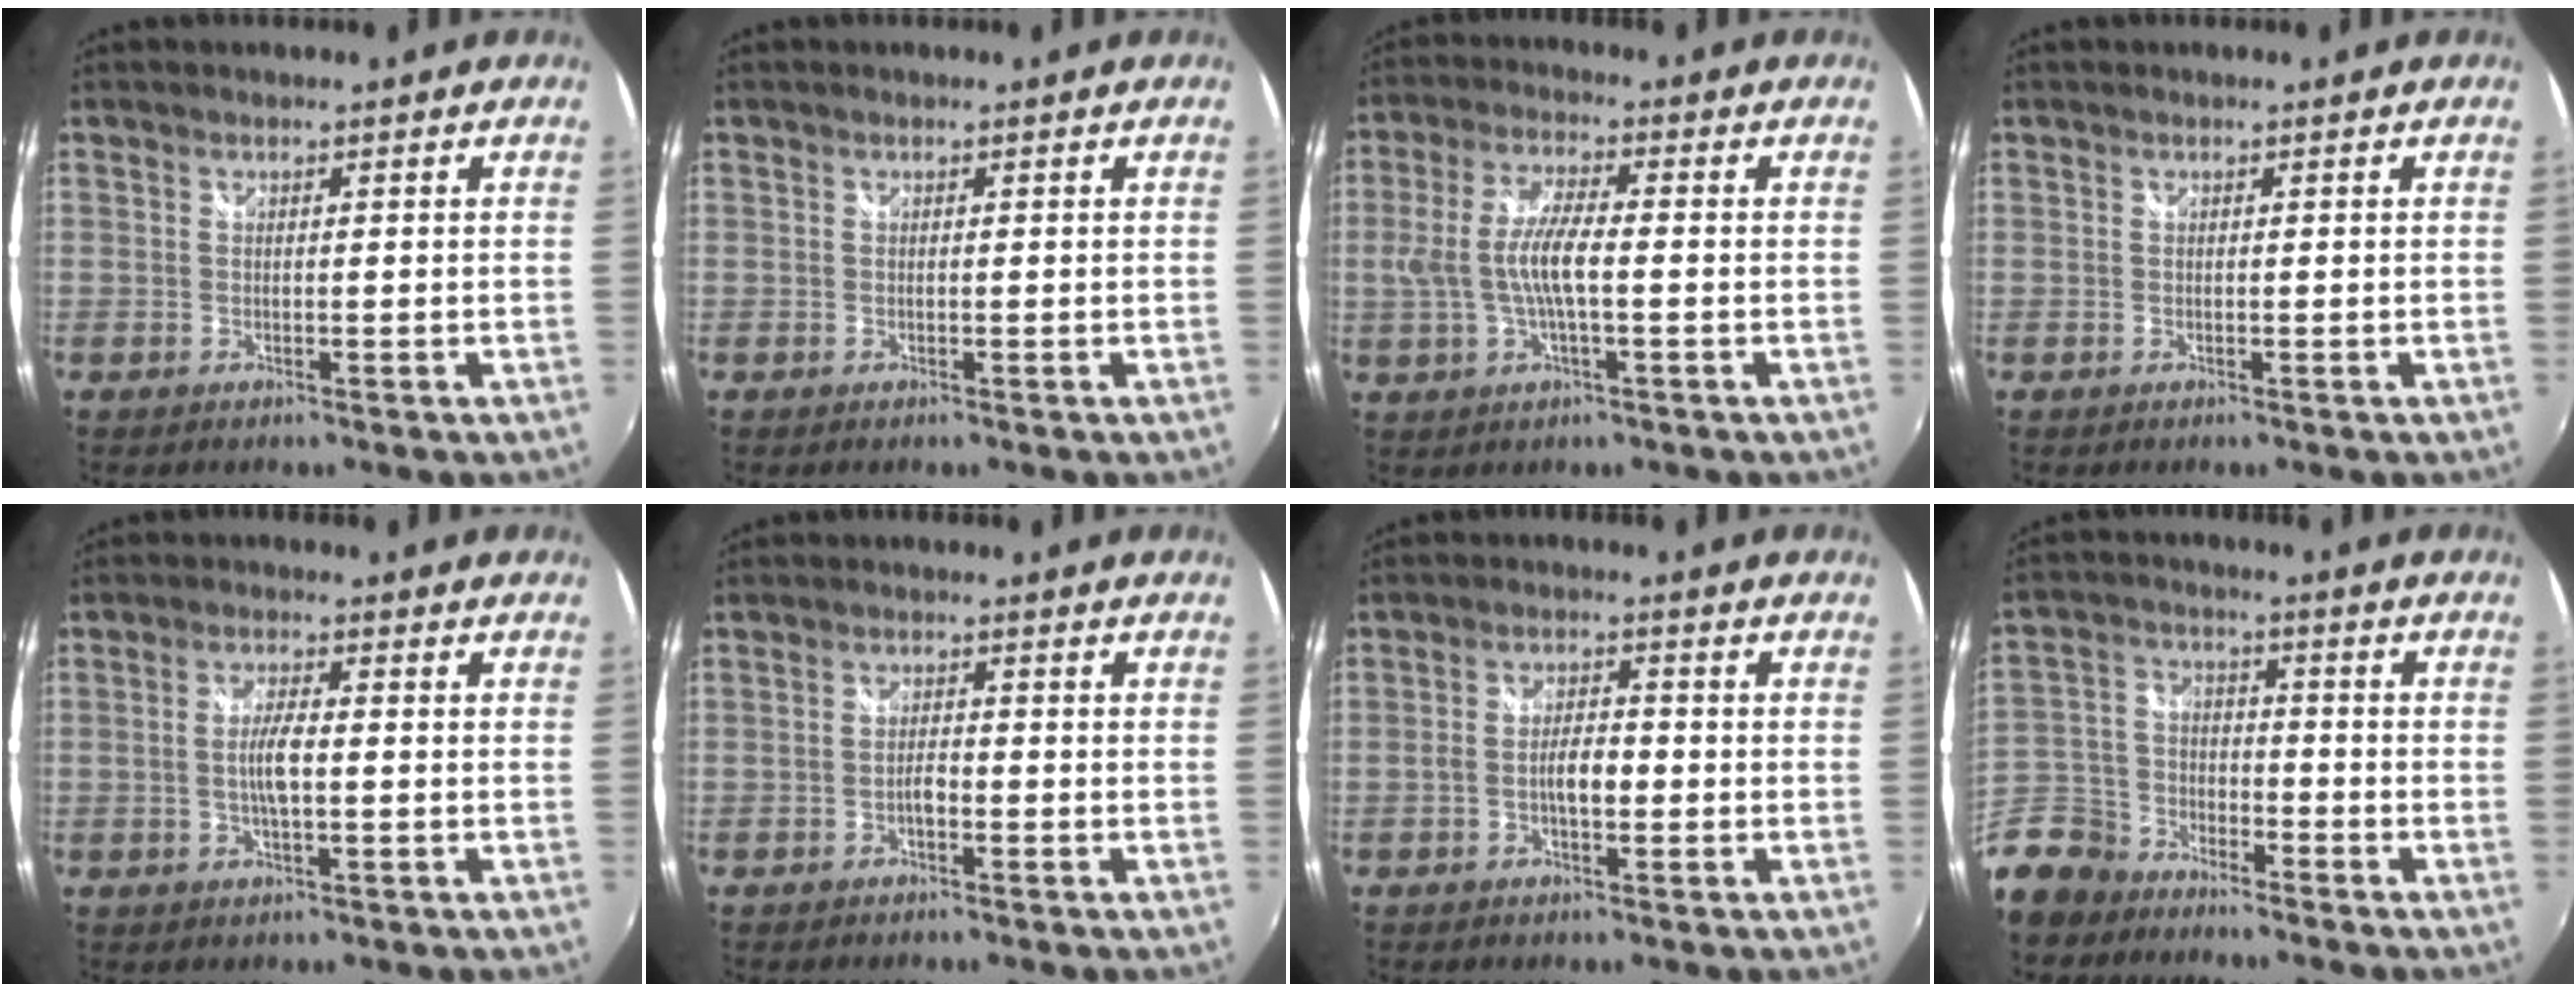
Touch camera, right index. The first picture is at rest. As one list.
[{"total": 0.0}, {"total": 8.7, "force": [-0.9, 2.1, 8.4], "torque": [-0.170, 0.000, -0.015]}, {"total": 0.0}, {"total": 4.5, "force": [-0.5, 1.0, 4.4], "torque": [-0.083, 0.000, -0.008]}, {"total": 1.7, "force": [-1.0, 0.5, 1.3], "torque": [-0.026, 0.003, -0.020]}, {"total": 4.1, "force": [-1.2, 1.4, 3.6], "torque": [-0.070, 0.005, -0.021]}, {"total": 14.4, "force": [-10.3, 8.8, 4.6], "torque": [-0.146, 0.008, -0.193]}]